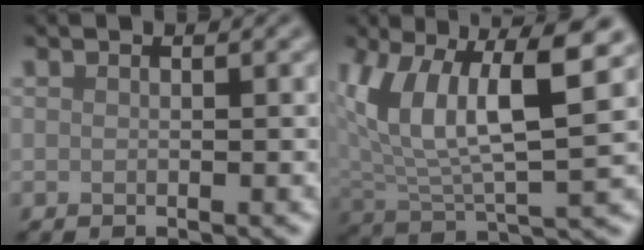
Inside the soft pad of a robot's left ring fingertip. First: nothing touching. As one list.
[{"total": 10.4, "force": [4.1, 4.0, 8.7], "torque": [-0.170, 0.007, 0.072]}]